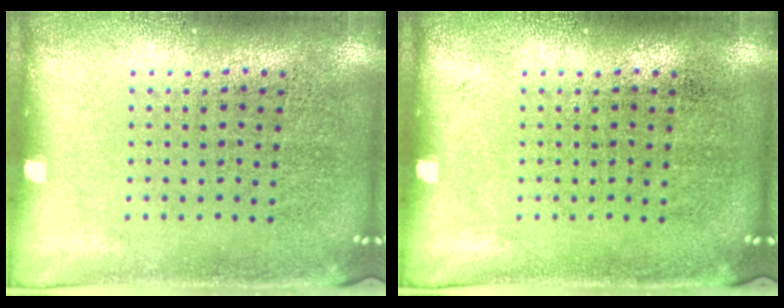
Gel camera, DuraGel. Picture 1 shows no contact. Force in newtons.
{"total": 0.0}